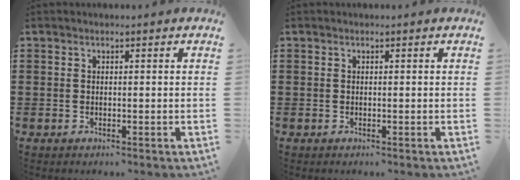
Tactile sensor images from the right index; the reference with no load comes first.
{"total": 0.0}